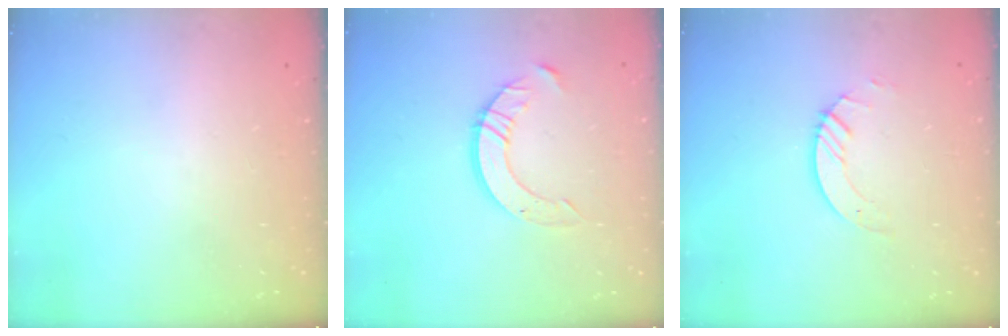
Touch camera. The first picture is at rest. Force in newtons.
{"total": 9.6, "press": 9.5, "slide": 0.8}
{"total": 3.2, "press": 3.2, "slide": 0.2}